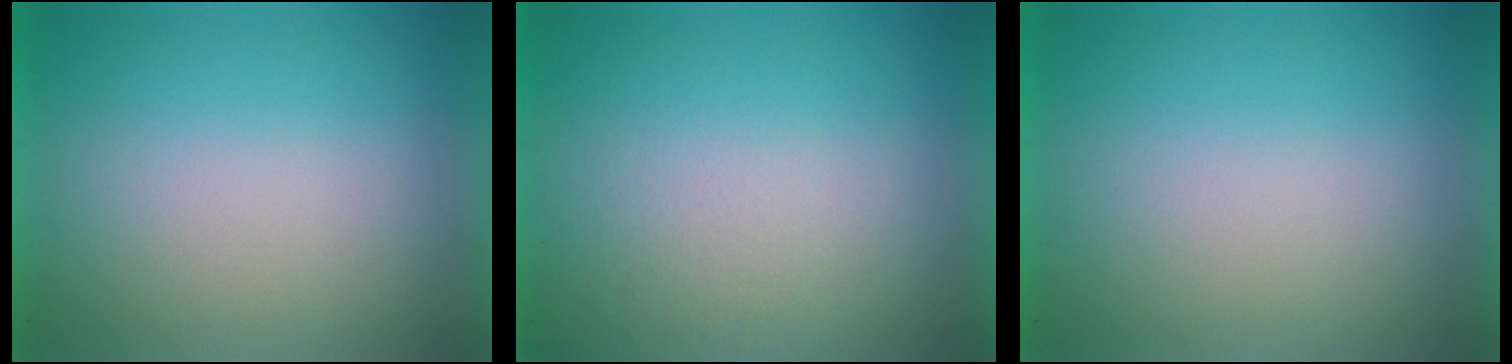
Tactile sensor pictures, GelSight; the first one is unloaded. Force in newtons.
{"total": 2.7}
{"total": 0.0}